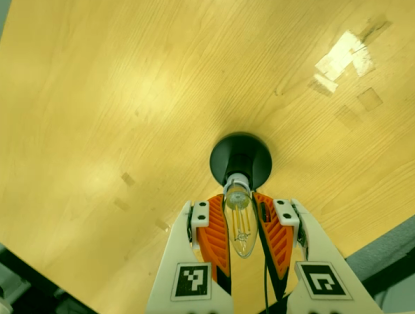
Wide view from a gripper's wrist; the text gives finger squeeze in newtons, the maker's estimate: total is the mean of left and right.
{"total": 18.2, "left": 18.1, "right": 18.3}